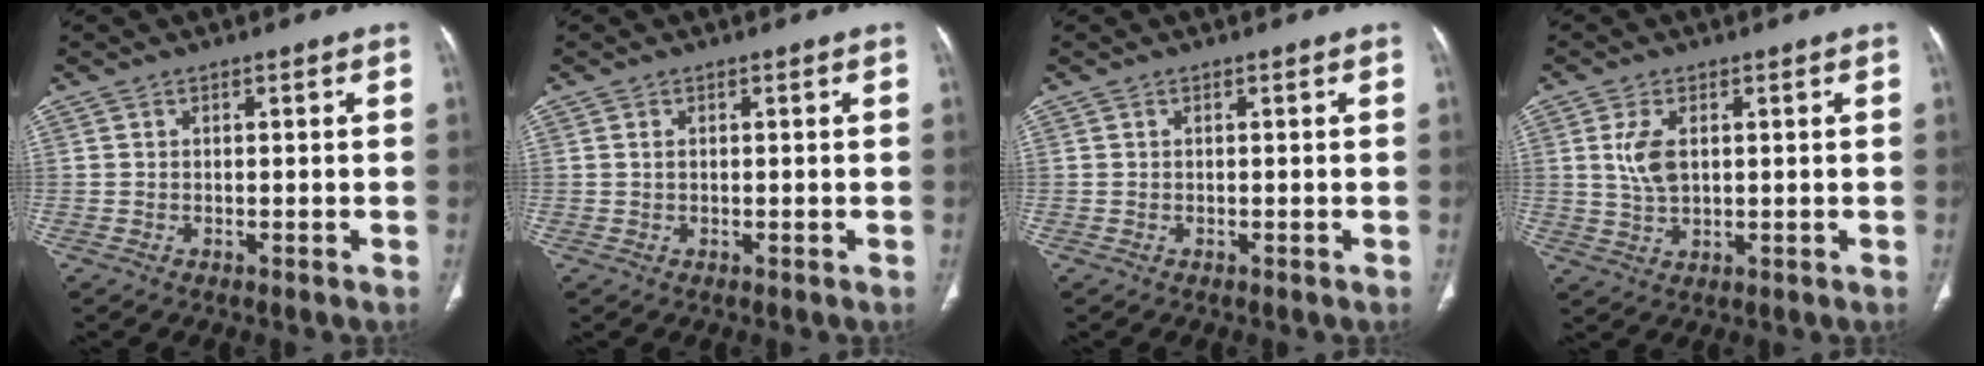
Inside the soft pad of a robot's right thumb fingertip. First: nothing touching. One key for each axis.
{"total": 0.6, "fx": 0.2, "fy": 0.4, "fz": 0.5, "tx": -0.012, "ty": 0.002, "tz": 0.004}
{"total": 0.0}
{"total": 5.4, "fx": 1.3, "fy": 2.9, "fz": 4.4, "tx": -0.093, "ty": -0.004, "tz": 0.029}